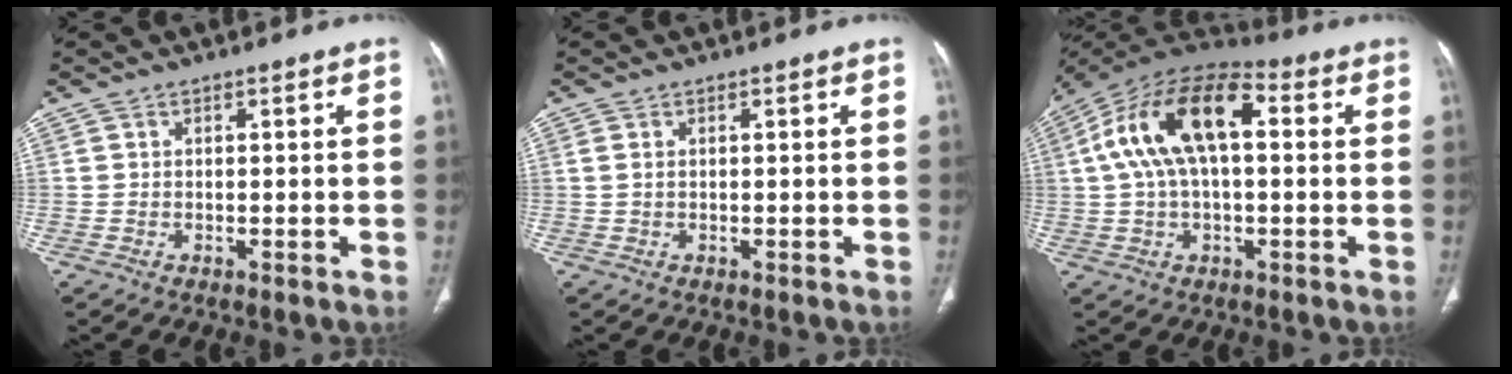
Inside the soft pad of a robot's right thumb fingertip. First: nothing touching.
{"total": 0.8, "force": [0.3, 0.4, 0.7], "torque": [-0.019, 0.008, 0.010]}
{"total": 17.9, "force": [3.2, 9.1, 15.0], "torque": [-0.272, 0.045, 0.048]}